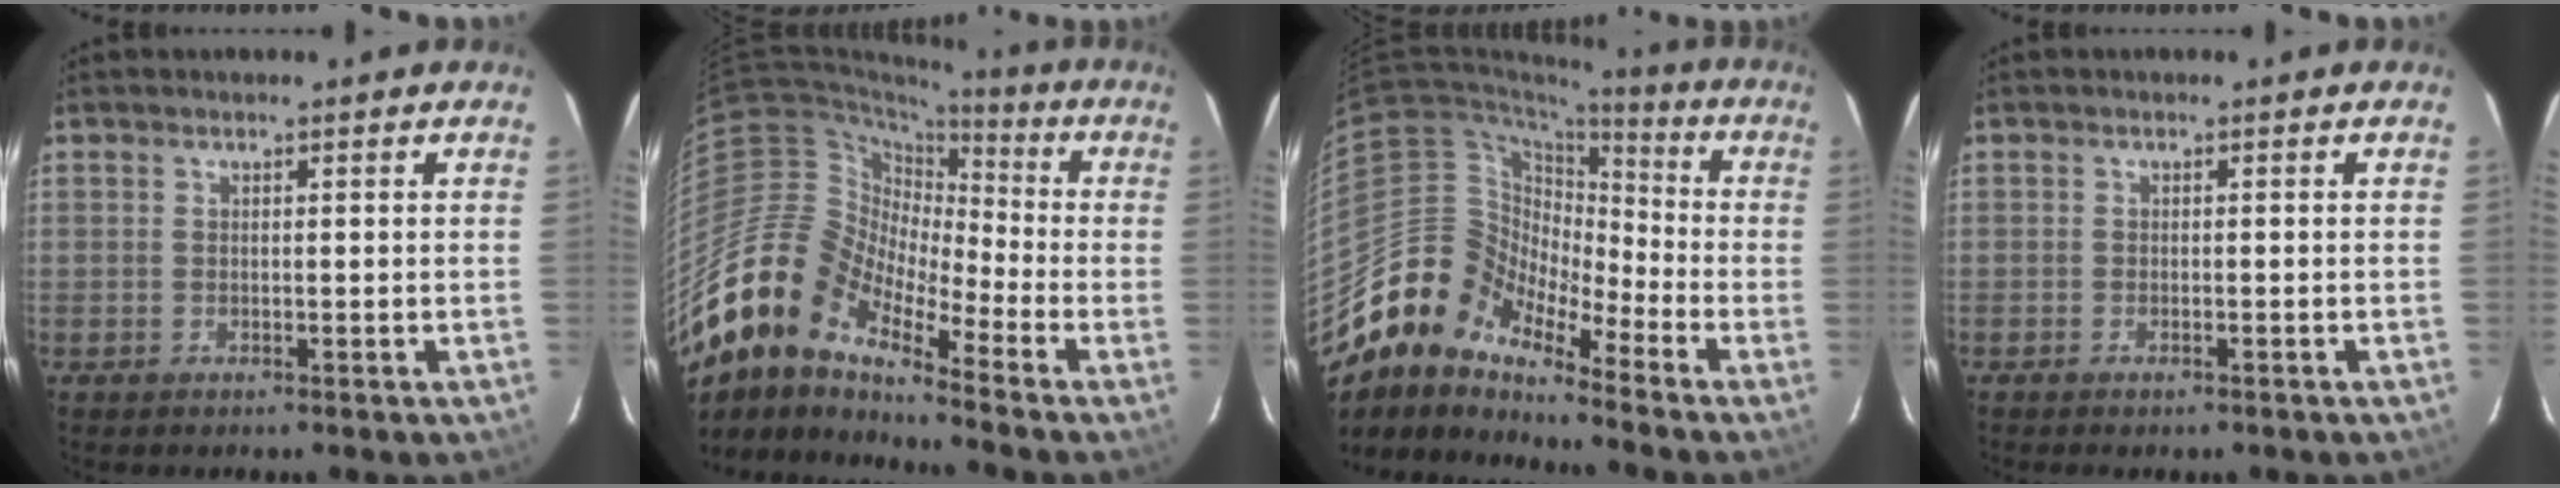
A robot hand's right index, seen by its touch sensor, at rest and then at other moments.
{"total": 18.7, "force": [-13.9, 6.8, 10.4], "torque": [-0.177, -0.021, -0.280]}
{"total": 13.0, "force": [-10.8, 5.7, 4.6], "torque": [-0.072, 0.017, -0.226]}
{"total": 1.3, "force": [-1.1, 0.4, 0.7], "torque": [-0.017, -0.001, -0.020]}